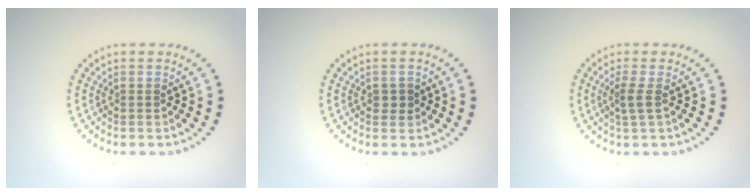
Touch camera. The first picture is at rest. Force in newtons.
{"total": 1.2, "press": 1.2, "slide": 0.1}
{"total": 1.6, "press": 1.3, "slide": 0.9}